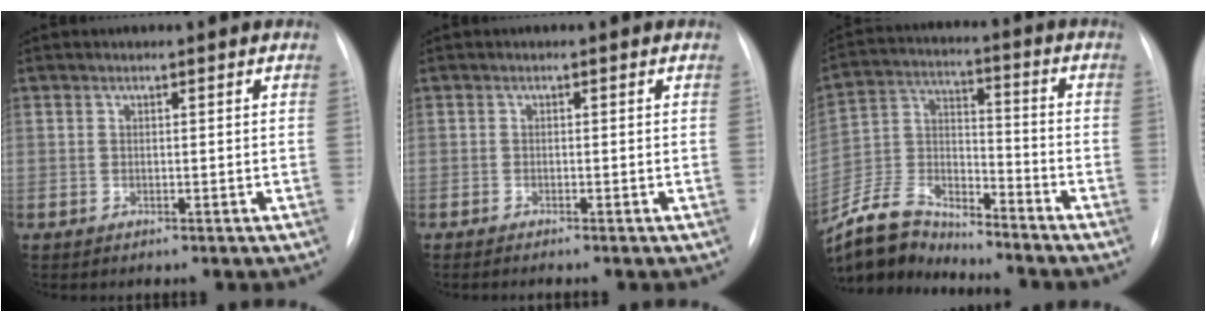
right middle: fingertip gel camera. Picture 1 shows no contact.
{"total": 1.4, "force": [-1.2, -0.1, 0.8], "torque": [-0.011, -0.002, -0.015]}
{"total": 11.3, "force": [-11.2, 1.7, 1.1], "torque": [-0.030, 0.024, -0.217]}